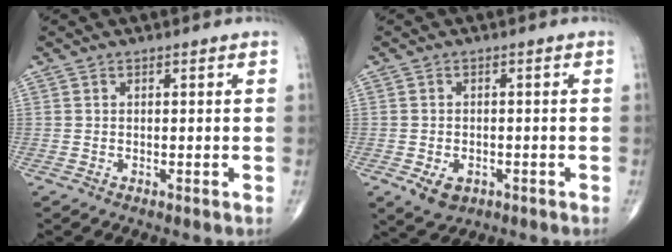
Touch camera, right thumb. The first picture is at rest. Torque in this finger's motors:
{"motor_torque": [0.53, 0.47, -0.12, -0.12, 0.00]}